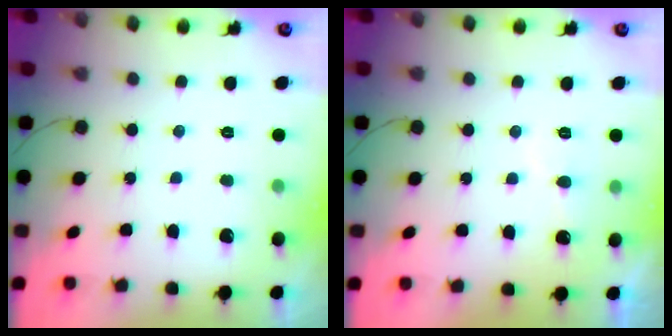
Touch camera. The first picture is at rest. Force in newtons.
{"total": 4.4, "press": 4.4, "slide": 0.5}